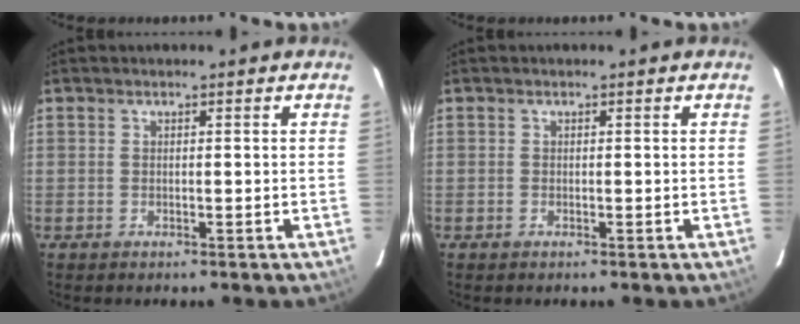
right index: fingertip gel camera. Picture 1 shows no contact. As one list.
[{"total": 0.0}]